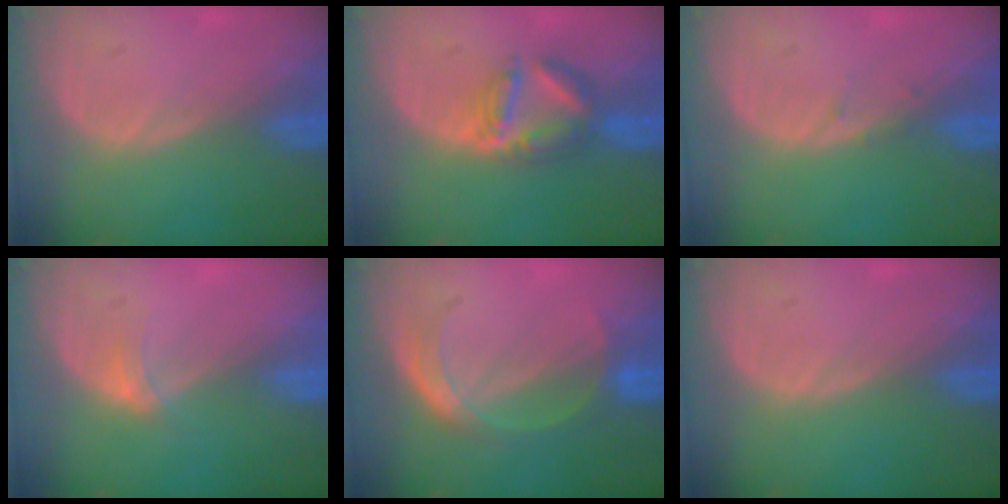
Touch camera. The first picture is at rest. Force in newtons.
{"total": 5.7, "press": 5.7, "slide": 1.0}
{"total": 0.8, "press": 0.7, "slide": 0.3}
{"total": 1.9, "press": 1.5, "slide": 1.1}
{"total": 4.8, "press": 4.6, "slide": 1.3}
{"total": 0.0}